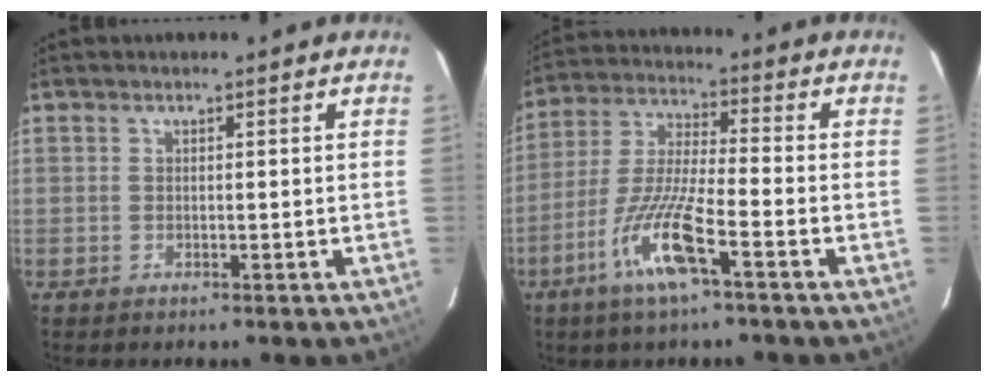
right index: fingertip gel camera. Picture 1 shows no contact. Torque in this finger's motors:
{"motor_torque": [1.54, -0.60, 0.38, 0.15]}